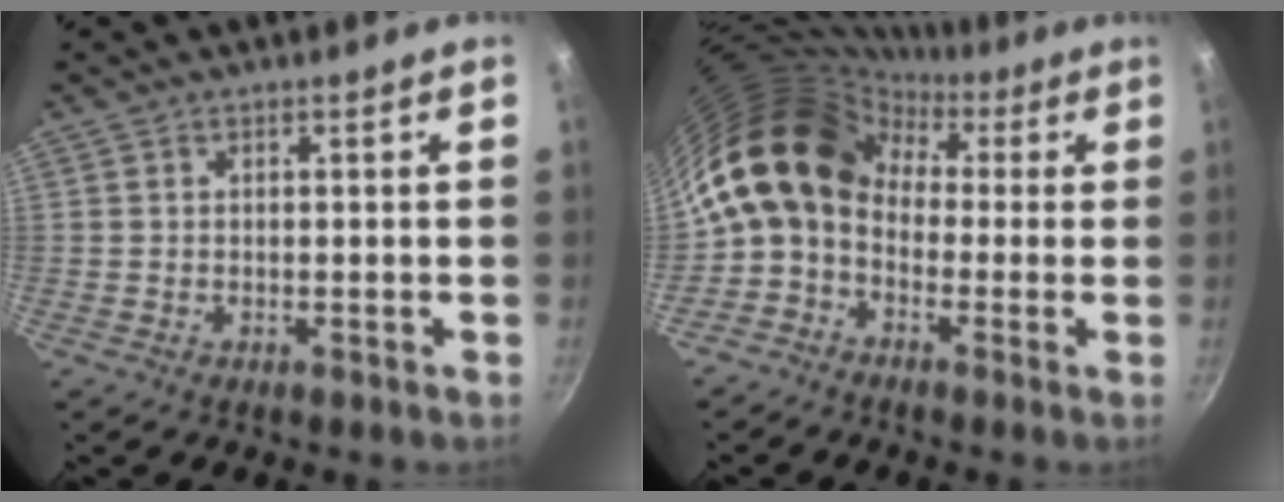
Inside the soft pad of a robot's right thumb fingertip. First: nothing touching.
{"total": 14.1, "force": [0.6, 10.9, 8.9], "torque": [-0.137, 0.044, -0.017]}